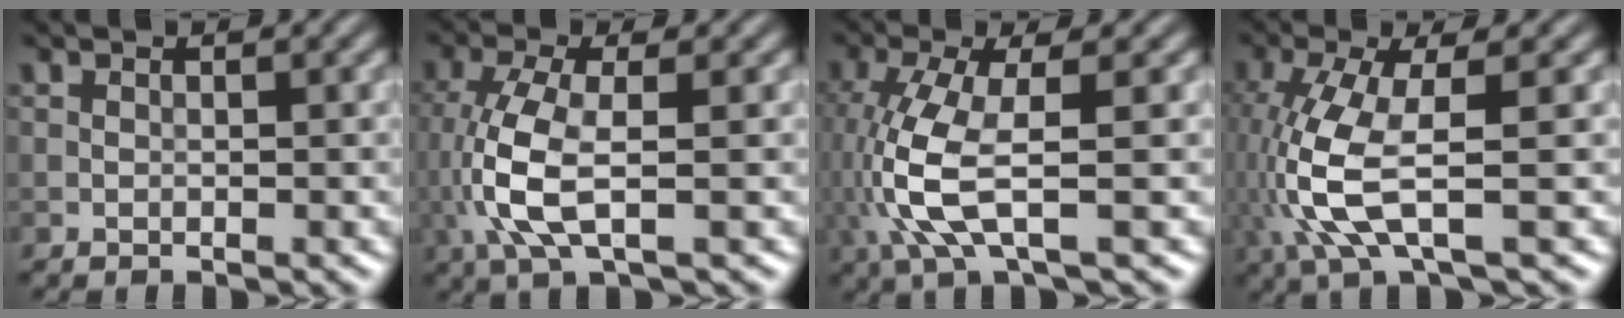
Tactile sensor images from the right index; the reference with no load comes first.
{"total": 5.7, "force": [-0.7, 2.0, 5.3], "torque": [-0.131, -0.003, -0.013]}
{"total": 6.6, "force": [-1.2, 2.0, 6.2], "torque": [-0.161, -0.004, -0.022]}
{"total": 7.3, "force": [-1.5, 2.4, 6.7], "torque": [-0.179, -0.004, -0.026]}